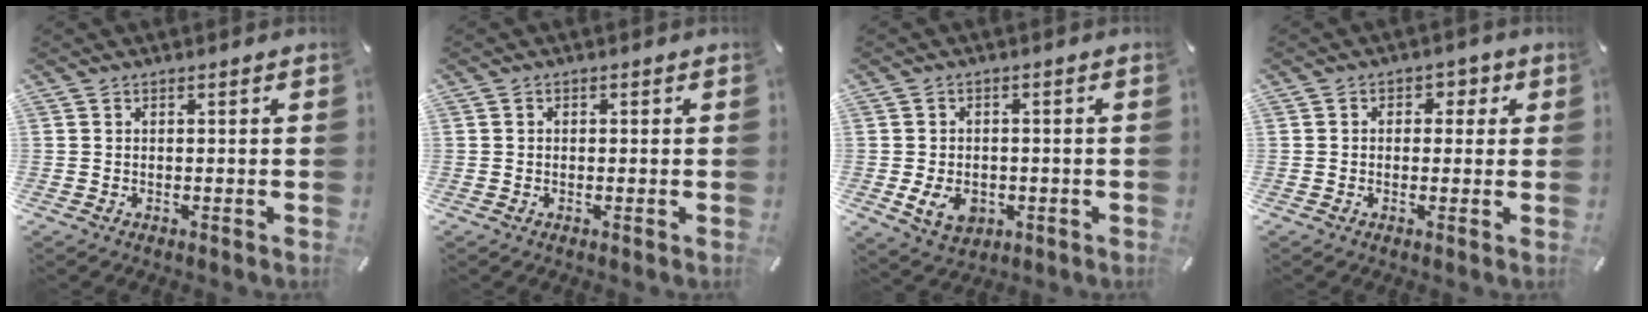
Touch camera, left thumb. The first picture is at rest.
{"total": 0.6, "force": [-0.1, 0.6, 0.2], "torque": [-0.001, 0.005, -0.004]}
{"total": 6.9, "force": [-1.6, 5.4, 4.0], "torque": [-0.077, 0.000, -0.028]}
{"total": 3.0, "force": [-0.3, 2.6, 1.4], "torque": [-0.014, 0.006, -0.014]}